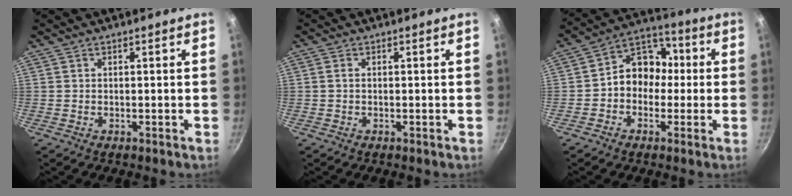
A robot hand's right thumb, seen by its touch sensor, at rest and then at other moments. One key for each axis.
{"total": 0.9, "fx": 0.0, "fy": 0.6, "fz": 0.6, "tx": -0.012, "ty": 0.003, "tz": -0.001}
{"total": 10.2, "fx": -0.6, "fy": 8.4, "fz": 5.8, "tx": -0.036, "ty": 0.036, "tz": -0.032}